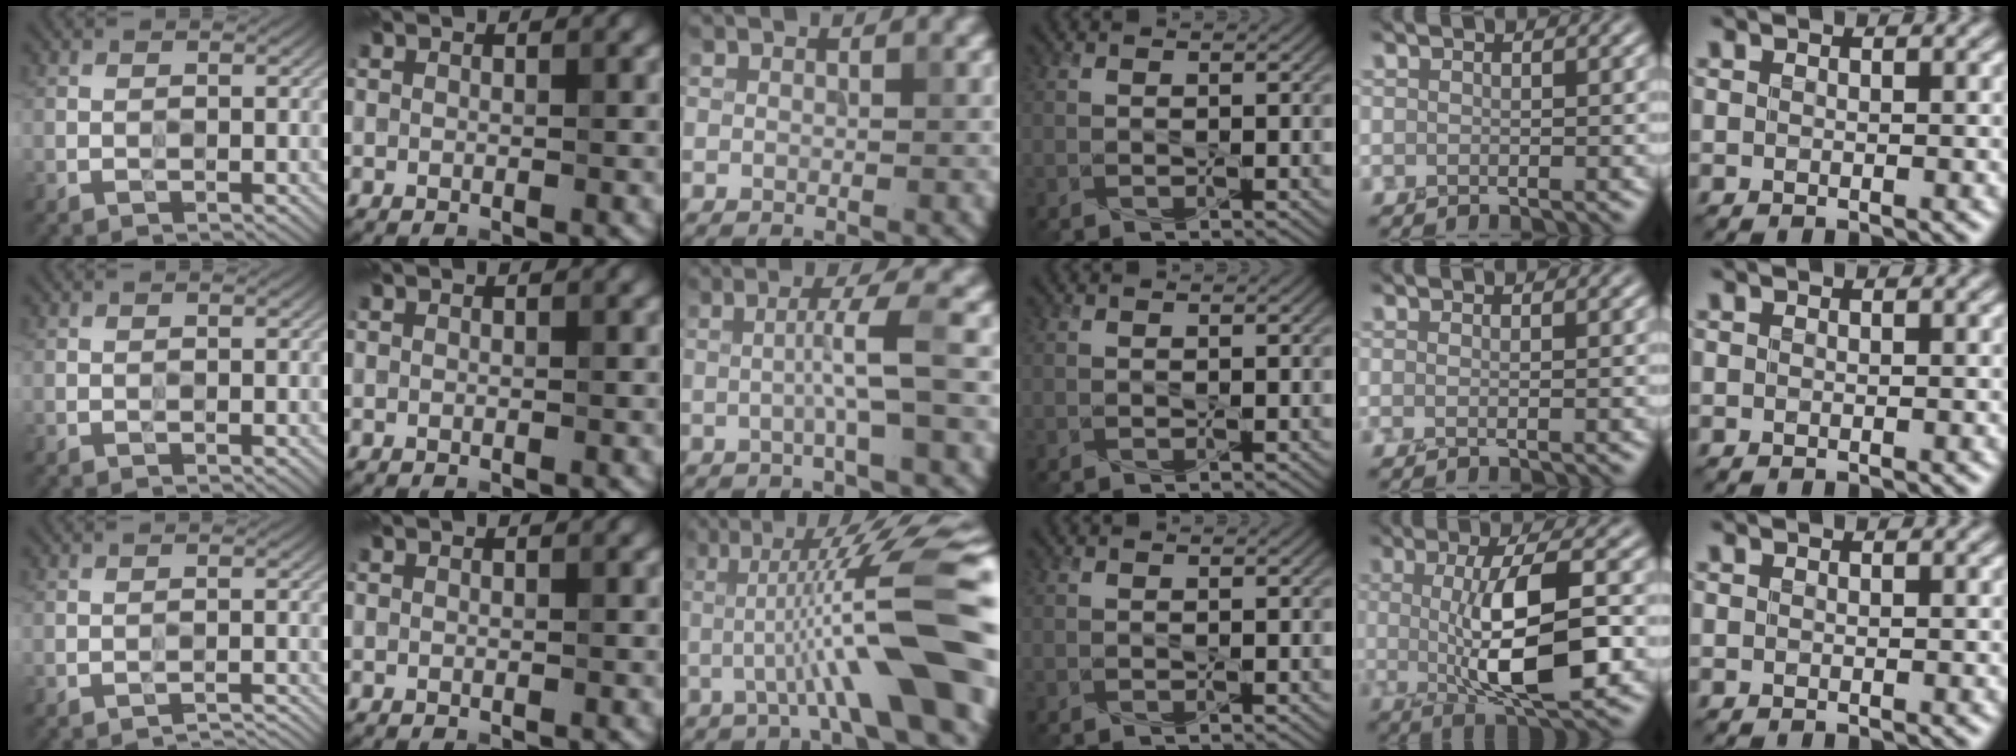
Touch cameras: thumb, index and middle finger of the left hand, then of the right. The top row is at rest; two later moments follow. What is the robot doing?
{"motion": "screw", "object": "organic brewed tea cap"}